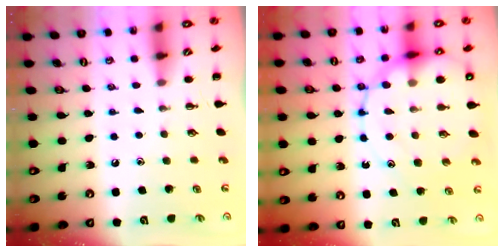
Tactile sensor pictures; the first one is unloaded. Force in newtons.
{"total": 17.0, "press": 16.8, "slide": 2.4}